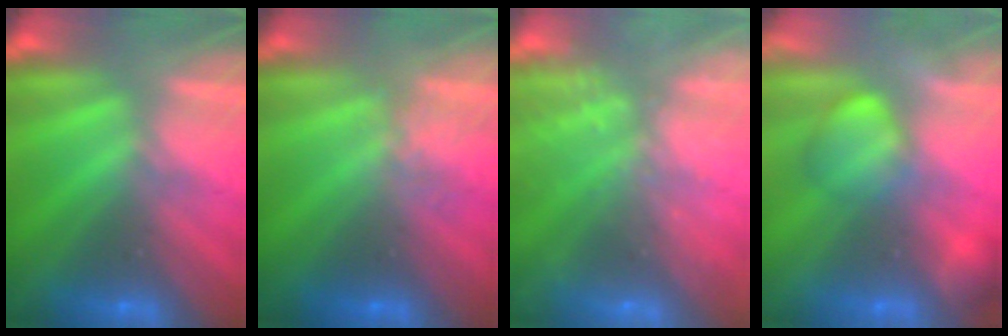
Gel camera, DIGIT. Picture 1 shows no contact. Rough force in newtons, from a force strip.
{"total": 1.9}
{"total": 9.3}
{"total": 2.4}